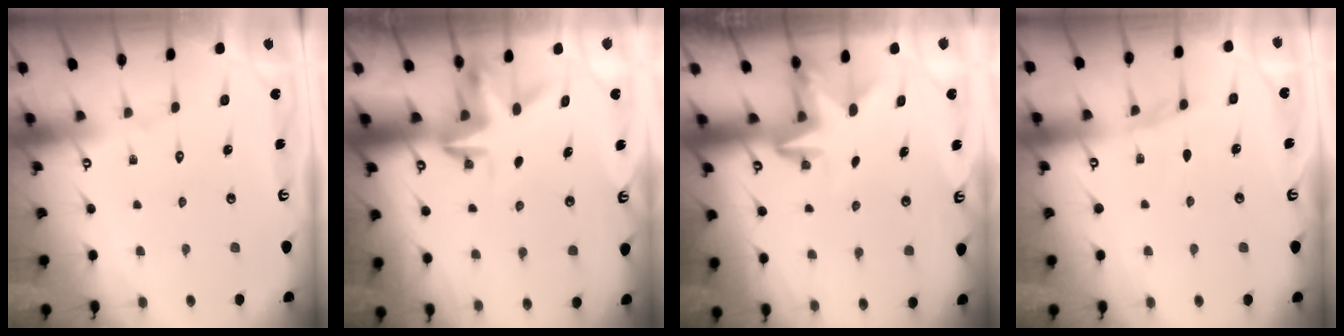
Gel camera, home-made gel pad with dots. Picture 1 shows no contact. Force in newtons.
{"total": 3.5, "press": 3.5, "slide": 0.2}
{"total": 2.9, "press": 2.9, "slide": 0.7}
{"total": 4.5, "press": 4.5, "slide": 0.6}